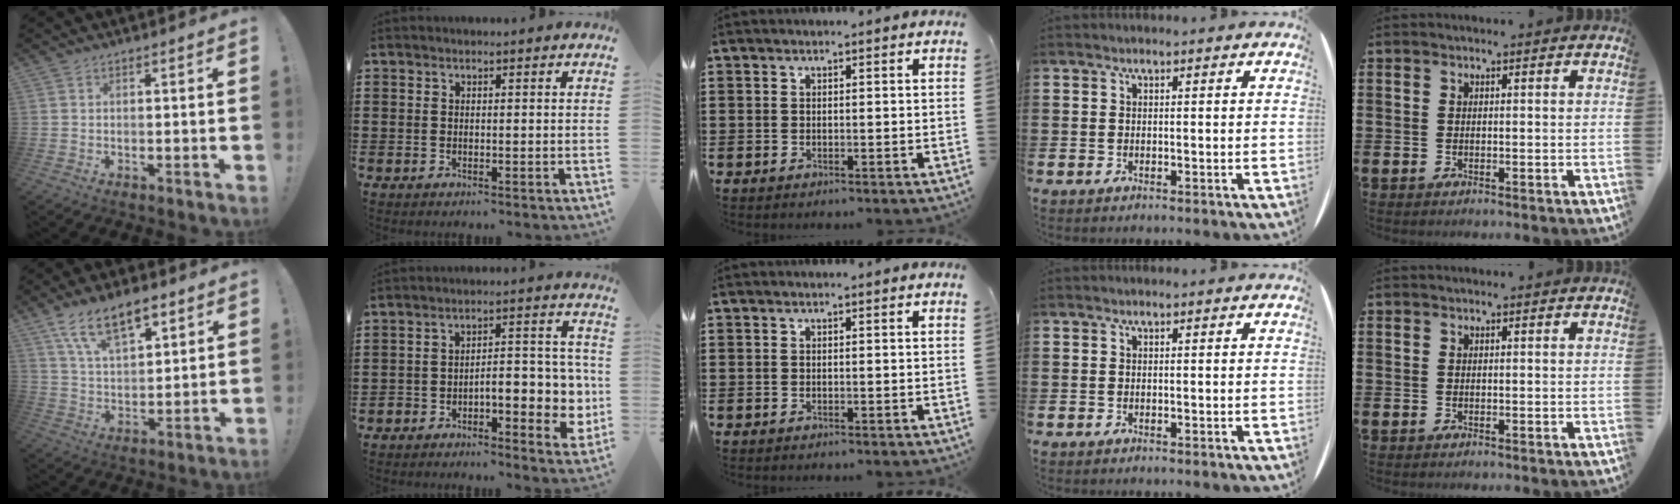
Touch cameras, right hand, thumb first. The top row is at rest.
{"thumb": {"total": 13.4, "force": [8.4, 6.2, 8.5], "torque": [-0.142, -0.035, 0.152]}, "index": {"total": 6.4, "force": [-2.9, 3.2, 4.7], "torque": [-0.063, -0.003, -0.056]}}